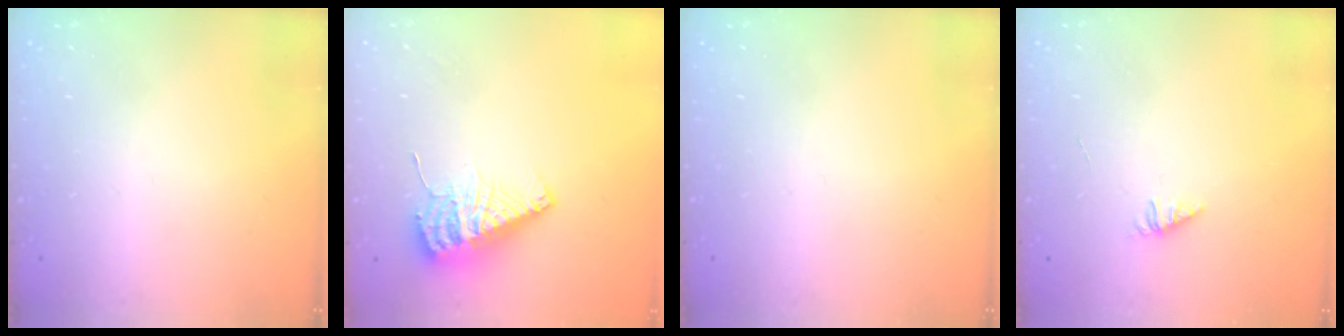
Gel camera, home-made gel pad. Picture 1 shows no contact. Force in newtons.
{"total": 10.5, "press": 10.4, "slide": 0.9}
{"total": 0.0}
{"total": 1.8, "press": 1.7, "slide": 0.4}